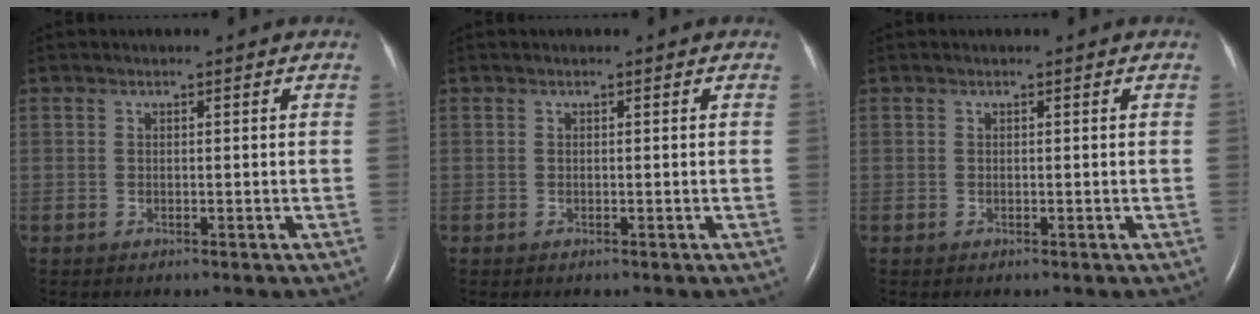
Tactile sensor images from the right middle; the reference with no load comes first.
{"total": 0.0}
{"total": 0.0}